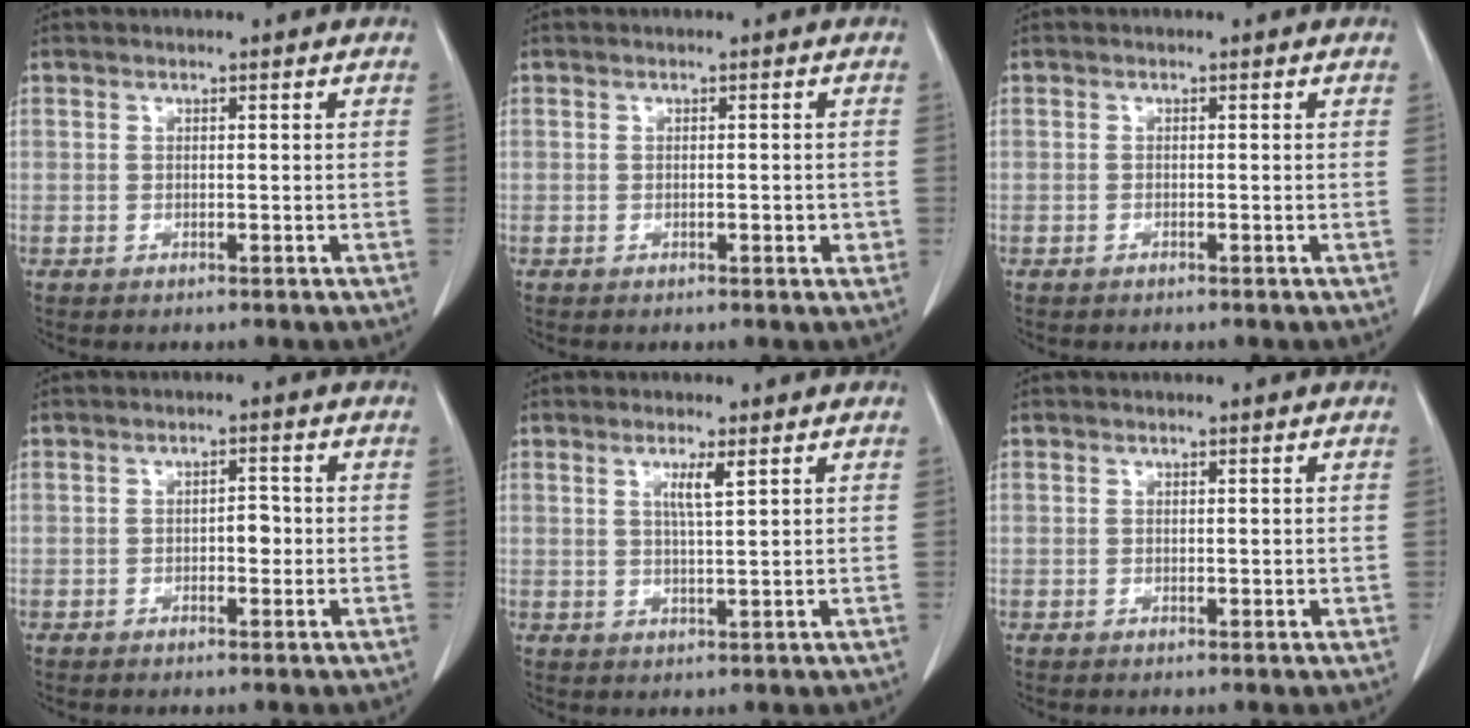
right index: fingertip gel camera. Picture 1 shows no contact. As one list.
[{"total": 1.3, "force": [-0.2, 0.6, 1.1], "torque": [-0.009, 0.003, 0.002]}, {"total": 0.0}, {"total": 2.3, "force": [-0.2, 1.2, 2.0], "torque": [-0.018, 0.007, -0.002]}, {"total": 2.9, "force": [1.3, -0.1, 2.6], "torque": [-0.050, -0.003, 0.025]}, {"total": 0.6, "force": [0.3, 0.4, 0.3], "torque": [0.002, 0.002, 0.007]}]